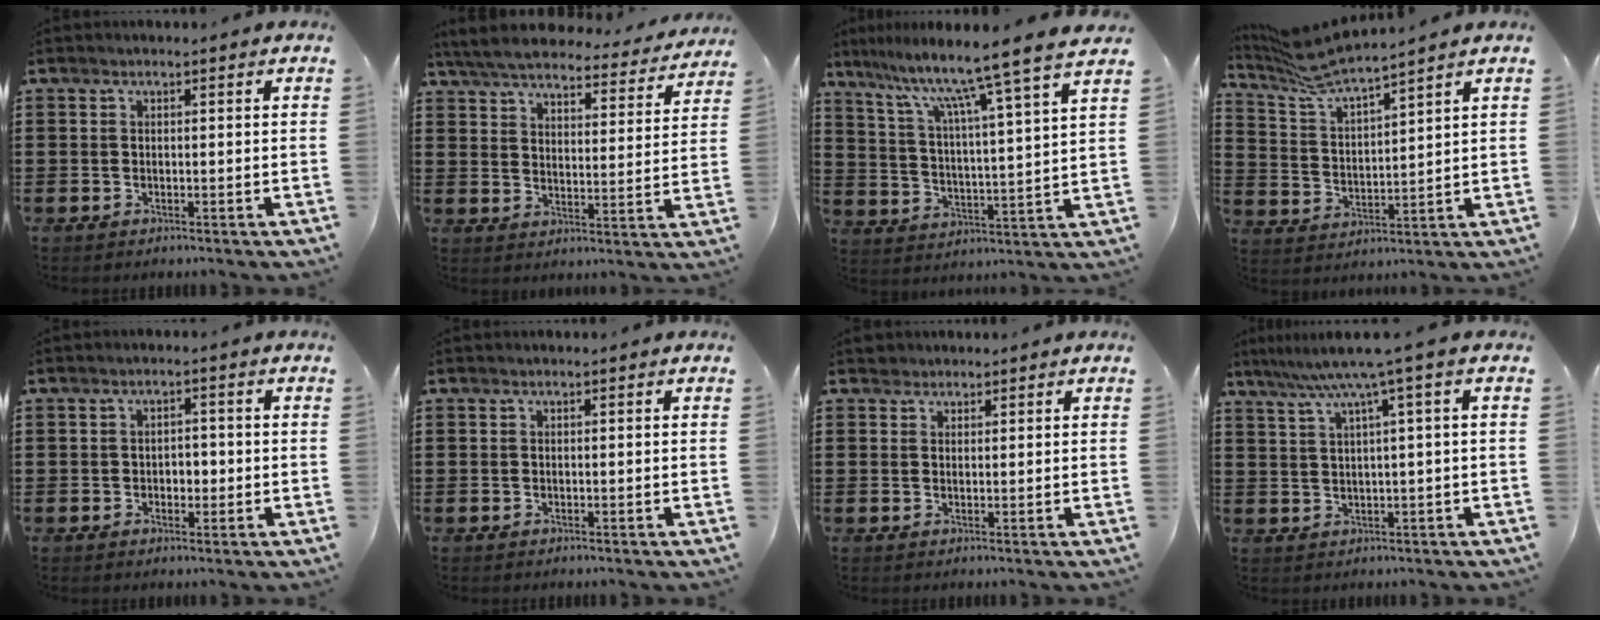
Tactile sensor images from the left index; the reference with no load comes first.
{"total": 6.2, "force": [5.9, 0.7, 1.7], "torque": [-0.061, -0.034, 0.103]}
{"total": 9.8, "force": [7.9, -1.5, 5.5], "torque": [-0.127, -0.059, 0.120]}
{"total": 6.8, "force": [6.4, 0.1, 2.4], "torque": [-0.075, -0.030, 0.112]}
{"total": 2.0, "force": [-0.5, 1.5, 1.3], "torque": [-0.028, 0.006, -0.014]}
{"total": 0.0}
{"total": 1.4, "force": [1.2, 0.7, 0.0], "torque": [-0.004, 0.003, 0.024]}
{"total": 5.9, "force": [2.5, -0.7, 5.4], "torque": [-0.108, -0.012, 0.036]}